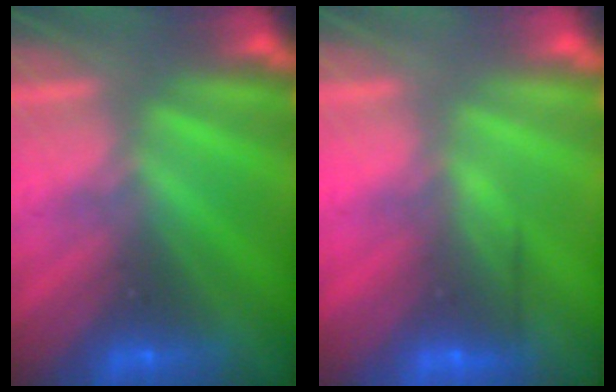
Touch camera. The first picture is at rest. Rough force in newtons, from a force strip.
{"total": 3.0}